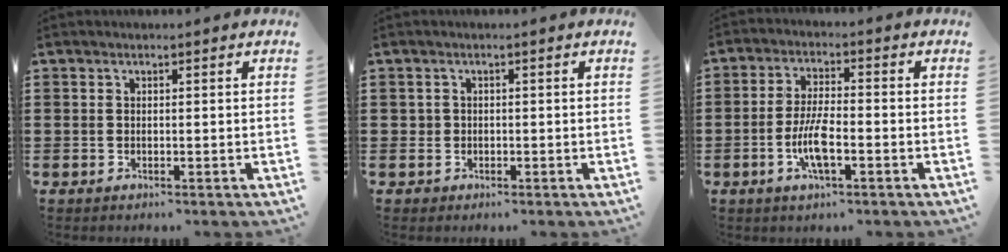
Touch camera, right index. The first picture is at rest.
{"total": 1.1, "force": [-0.2, 1.1, 0.0], "torque": [-0.003, 0.006, -0.007]}
{"total": 6.6, "force": [-2.2, 1.8, 5.9], "torque": [-0.133, -0.007, -0.047]}